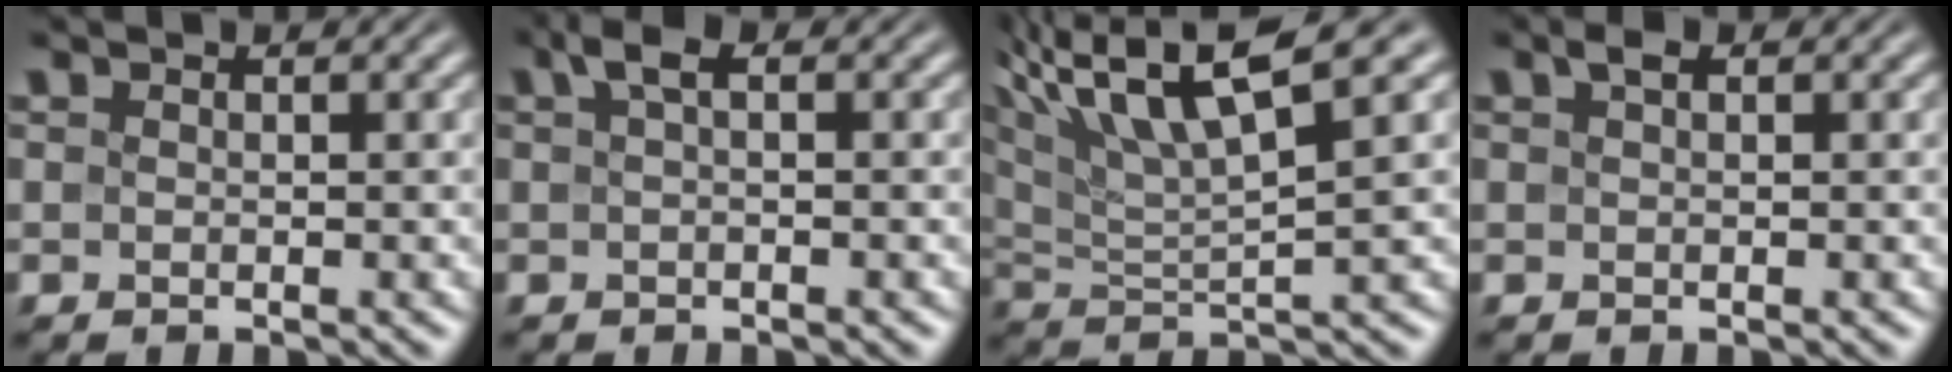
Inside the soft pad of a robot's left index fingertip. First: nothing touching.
{"total": 1.7, "force": [0.5, 0.5, 1.5], "torque": [-0.030, 0.010, 0.007]}
{"total": 9.1, "force": [5.7, 1.7, 6.9], "torque": [-0.128, 0.024, 0.102]}
{"total": 0.9, "force": [0.5, 0.3, 0.7], "torque": [-0.015, 0.005, 0.009]}